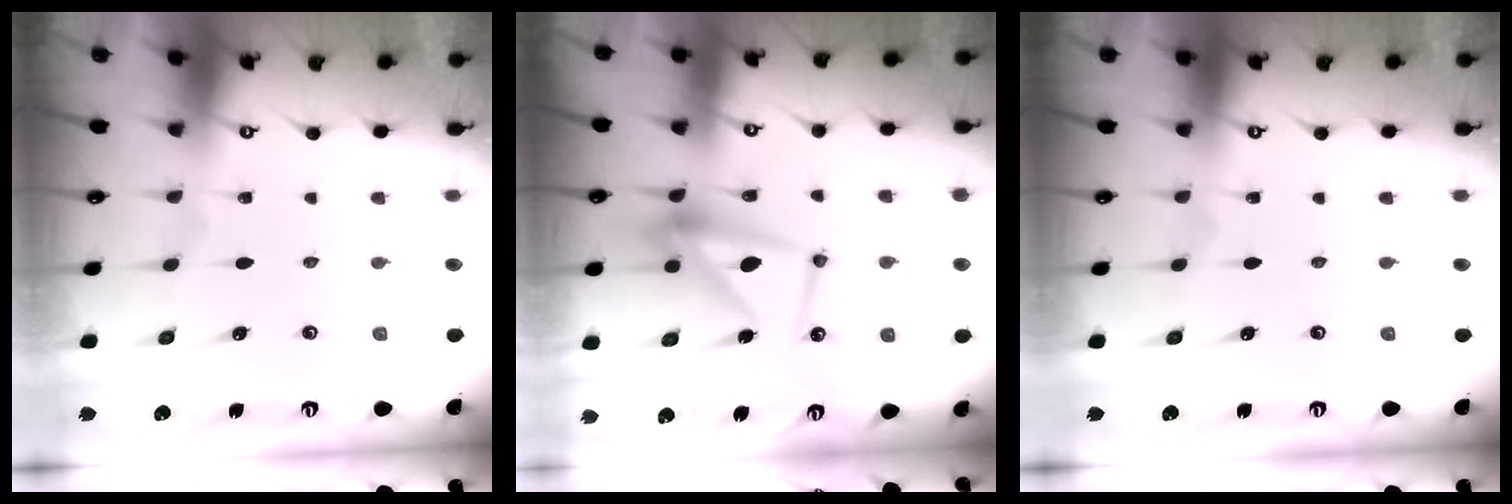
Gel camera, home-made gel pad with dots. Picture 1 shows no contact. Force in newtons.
{"total": 11.2, "press": 11.1, "slide": 0.8}
{"total": 0.0}